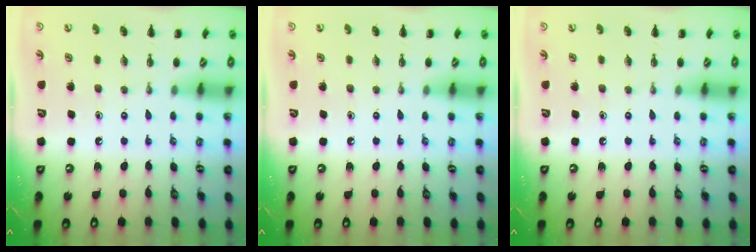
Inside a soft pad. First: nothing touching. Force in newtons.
{"total": 0.0}
{"total": 0.0}